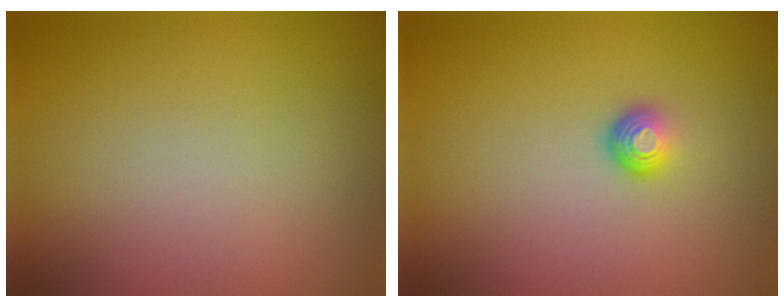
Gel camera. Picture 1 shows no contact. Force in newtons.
{"total": 1.8, "press": 1.1, "slide": 1.4}